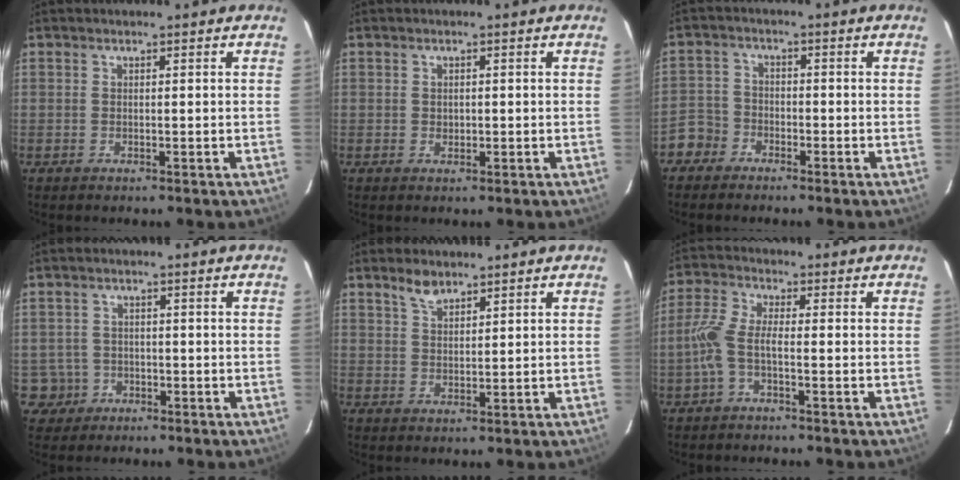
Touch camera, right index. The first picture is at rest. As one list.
[{"total": 1.2, "force": [-0.1, 1.0, 0.5], "torque": [-0.006, 0.001, -0.001]}, {"total": 4.6, "force": [-3.3, 3.3, 0.1], "torque": [-0.007, 0.017, -0.073]}, {"total": 4.2, "force": [-1.5, 3.9, 0.0], "torque": [-0.006, 0.018, -0.024]}, {"total": 3.2, "force": [2.6, 1.3, 1.5], "torque": [-0.026, 0.005, 0.050]}, {"total": 5.4, "force": [-1.8, 1.5, 4.9], "torque": [-0.120, 0.009, -0.040]}]